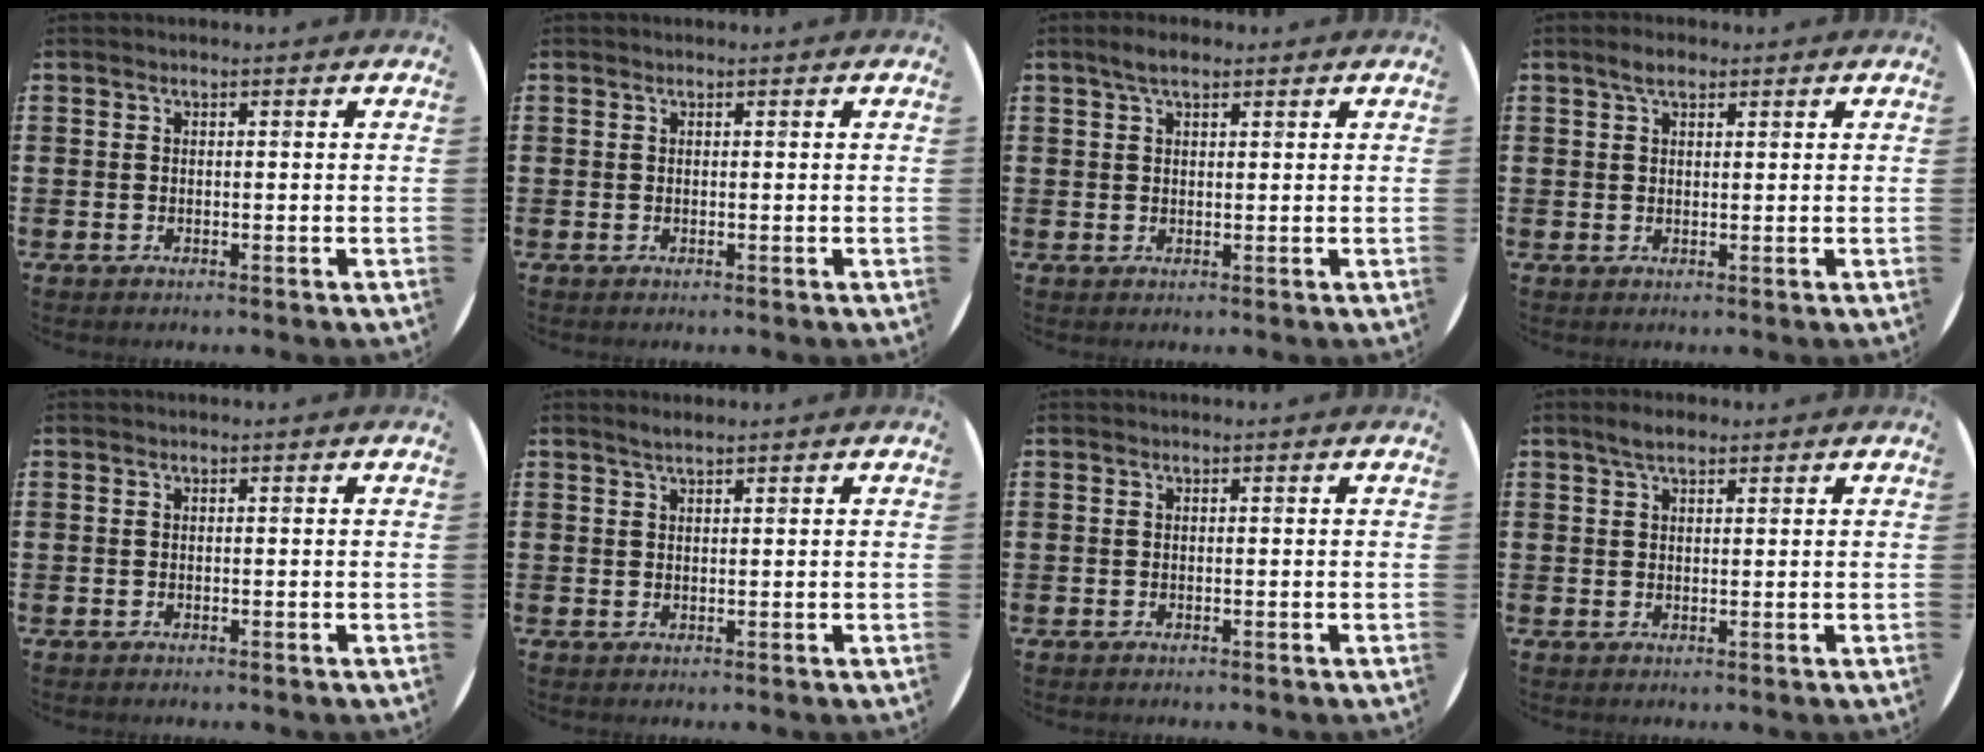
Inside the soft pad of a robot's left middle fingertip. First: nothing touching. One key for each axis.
{"total": 0.0}
{"total": 2.8, "fx": 2.0, "fy": 1.1, "fz": 1.7, "tx": -0.028, "ty": 0.005, "tz": 0.034}
{"total": 2.7, "fx": 1.9, "fy": 1.2, "fz": 1.4, "tx": -0.013, "ty": 0.001, "tz": 0.032}
{"total": 0.0}
{"total": 1.5, "fx": 1.3, "fy": 0.0, "fz": 0.6, "tx": -0.014, "ty": 0.002, "tz": 0.024}
{"total": 0.0}
{"total": 2.7, "fx": 2.1, "fy": 1.0, "fz": 1.4, "tx": -0.023, "ty": 0.004, "tz": 0.037}